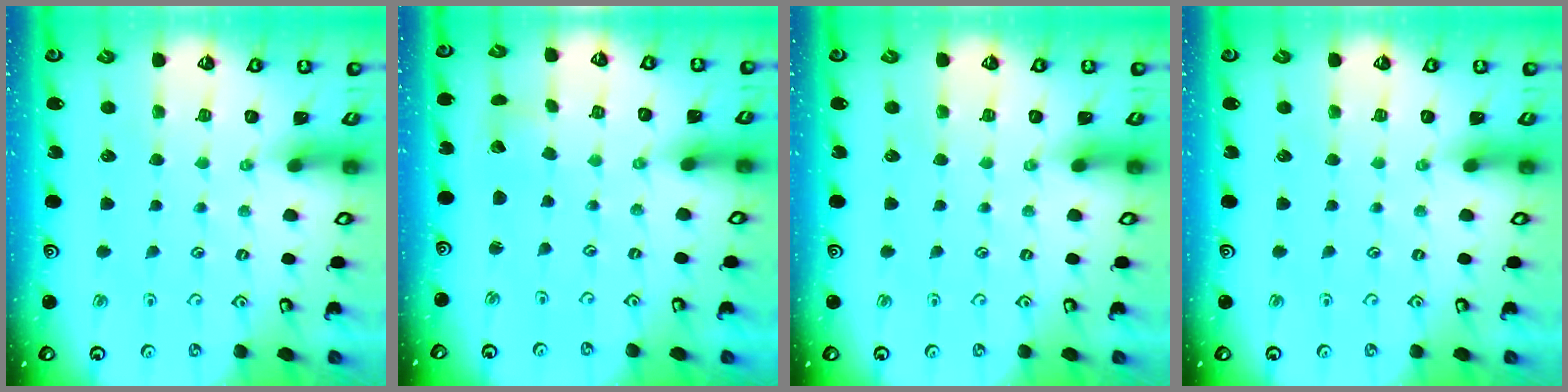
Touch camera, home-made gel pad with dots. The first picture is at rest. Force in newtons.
{"total": 1.9, "press": 1.9, "slide": 0.1}
{"total": 0.0}
{"total": 0.0}